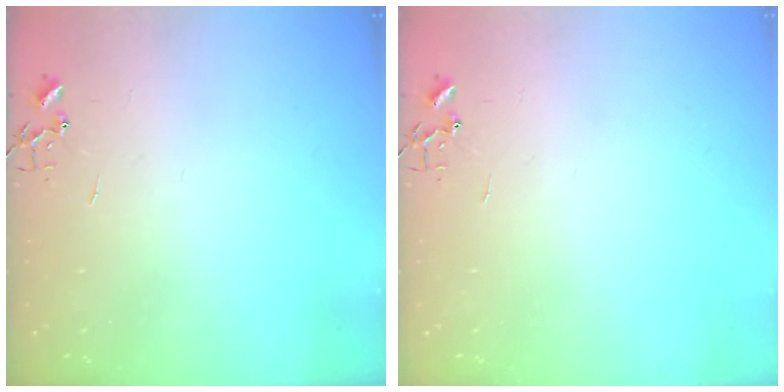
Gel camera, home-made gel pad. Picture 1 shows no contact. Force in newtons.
{"total": 0.0}